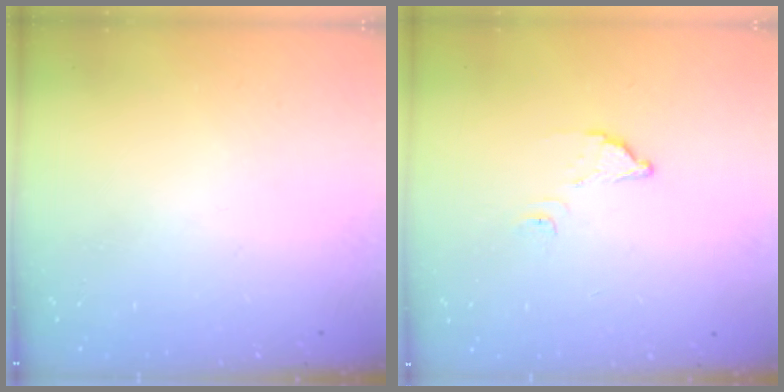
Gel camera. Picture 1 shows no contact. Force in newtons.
{"total": 2.1, "press": 2.1, "slide": 0.1}